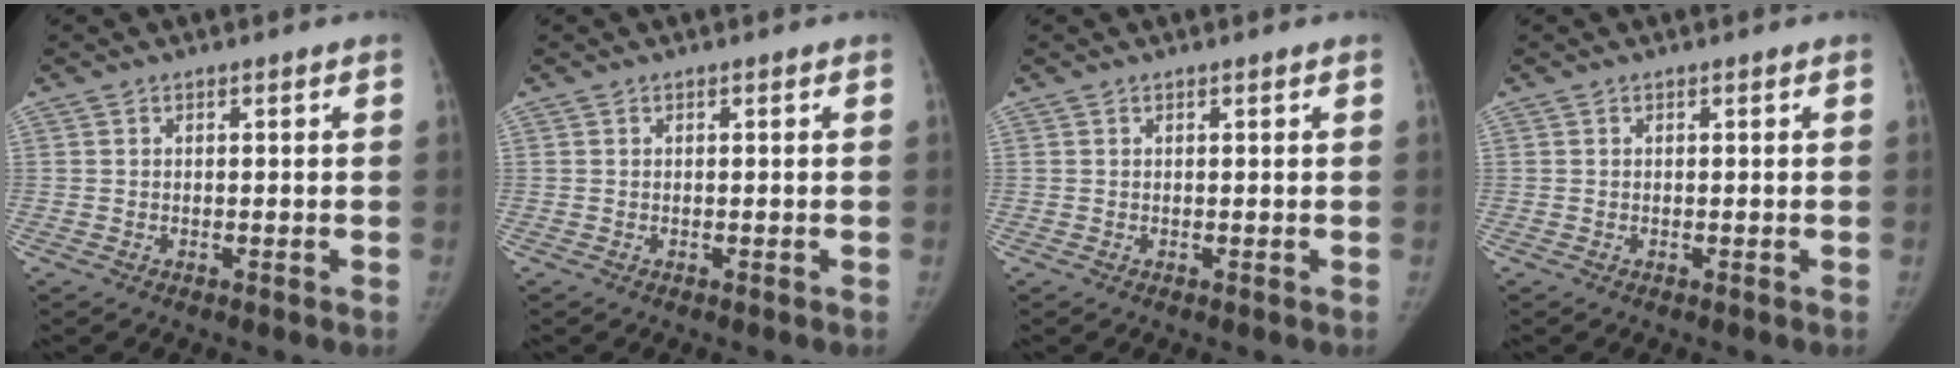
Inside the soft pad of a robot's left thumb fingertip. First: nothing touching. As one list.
[{"total": 0.0}, {"total": 0.0}, {"total": 0.0}]